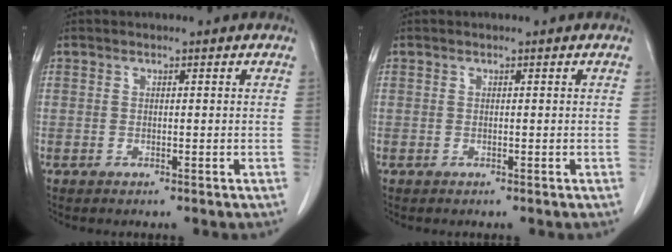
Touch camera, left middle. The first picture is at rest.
{"total": 0.0}